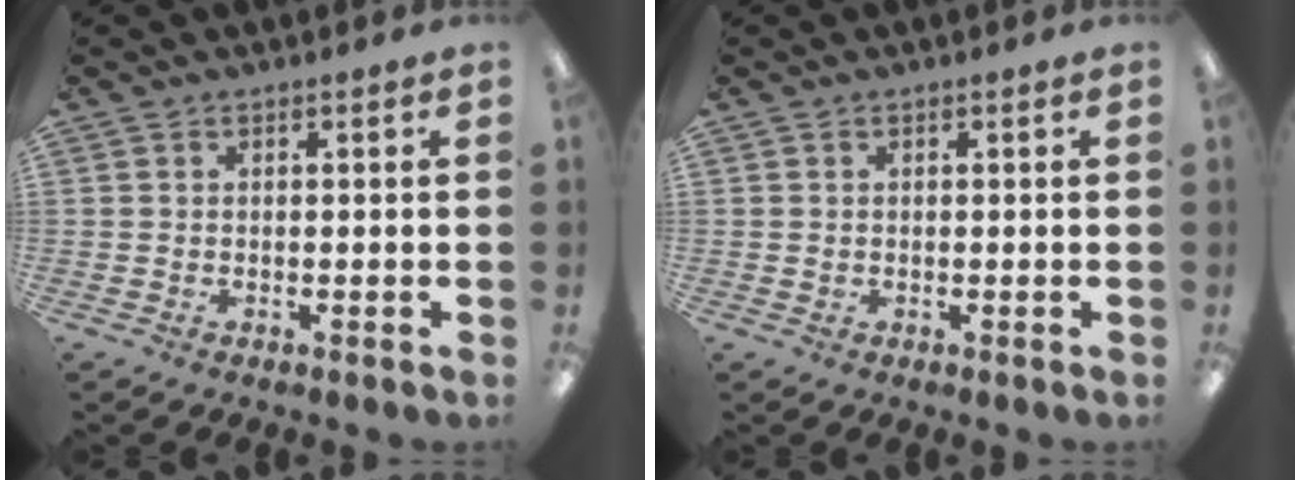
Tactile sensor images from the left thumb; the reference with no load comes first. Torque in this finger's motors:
{"motor_torque": [-0.08, 0.00, 0.16, -0.16, 0.00]}